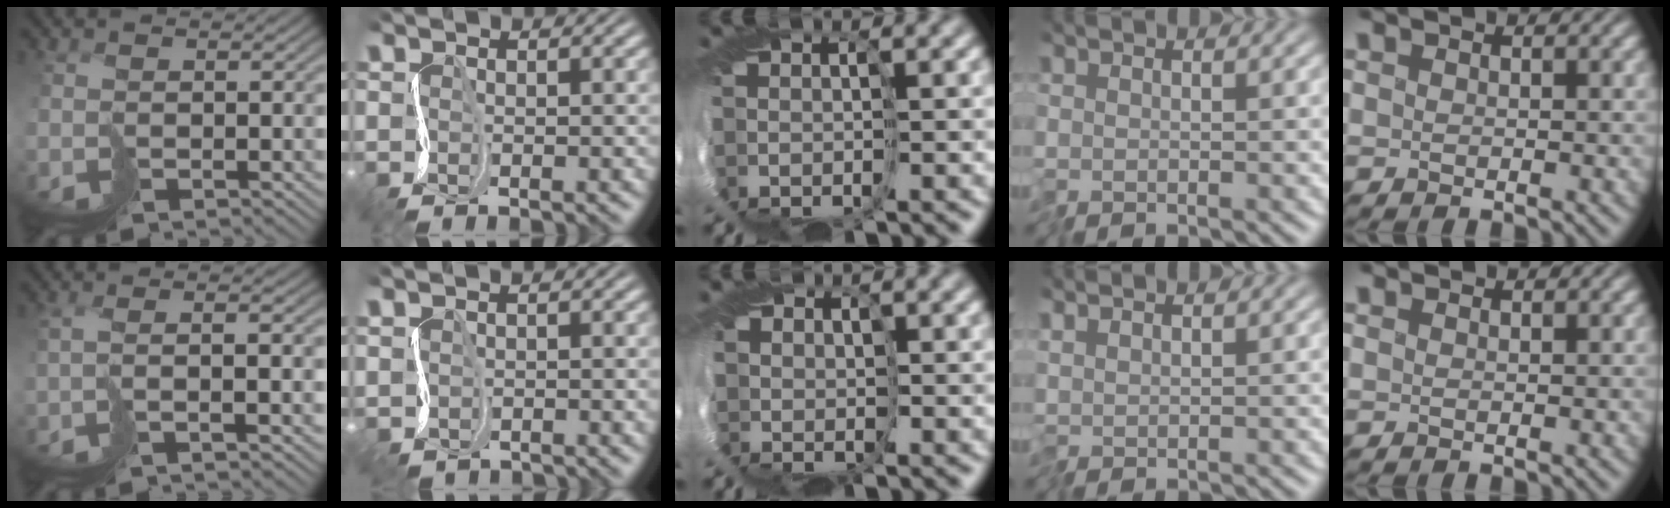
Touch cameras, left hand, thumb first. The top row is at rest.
{"thumb": {"total": 2.6, "force": [-0.3, -0.4, 2.6], "torque": [-0.053, 0.001, -0.004]}, "index": {"total": 0.6, "force": [0.3, 0.4, -0.5], "torque": [0.008, -0.001, 0.010]}, "middle": {"total": 1.7, "force": [1.3, 1.0, -0.4], "torque": [-0.006, 0.008, 0.009]}, "ring": {"total": 1.1, "force": [1.1, -0.2, 0.2], "torque": [-0.007, 0.006, 0.023]}}